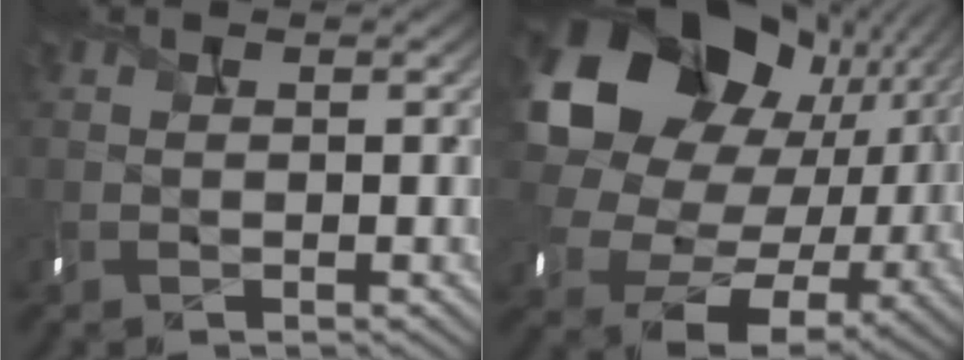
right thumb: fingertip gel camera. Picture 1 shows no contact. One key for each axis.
{"total": 20.5, "fx": 5.2, "fy": 16.5, "fz": 11.1, "tx": -0.270, "ty": -0.011, "tz": 0.109}